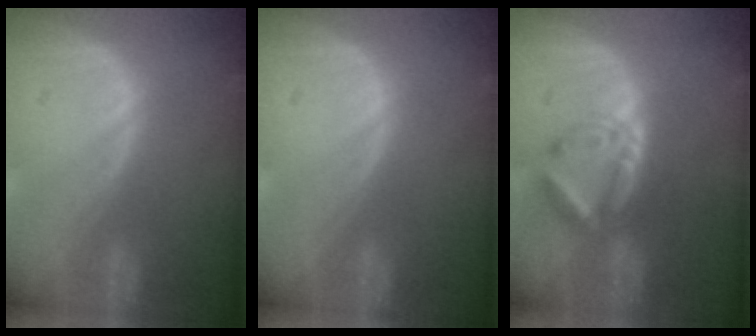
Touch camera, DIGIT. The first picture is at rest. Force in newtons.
{"total": 0.0}
{"total": 6.2, "press": 5.6, "slide": 2.6}